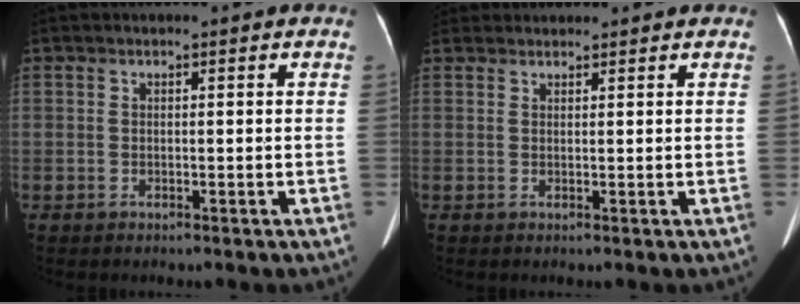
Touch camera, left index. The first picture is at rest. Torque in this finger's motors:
{"motor_torque": [0.98, -1.16, 0.27, 0.21]}